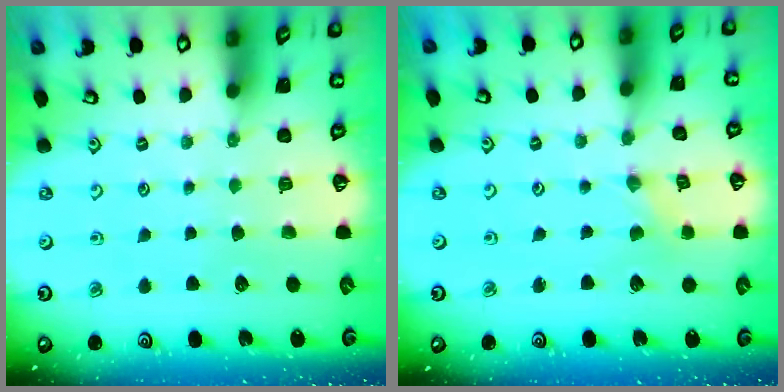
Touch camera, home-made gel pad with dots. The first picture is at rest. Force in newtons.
{"total": 0.0}